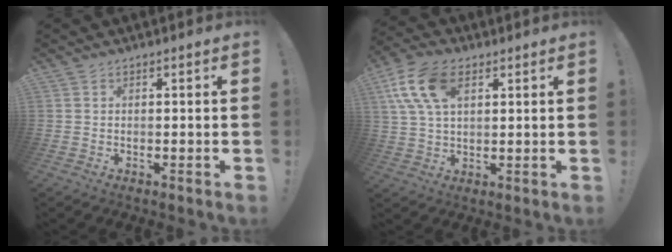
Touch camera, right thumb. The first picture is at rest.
{"total": 13.5, "force": [5.0, 8.1, 9.6], "torque": [-0.188, 0.001, 0.095]}